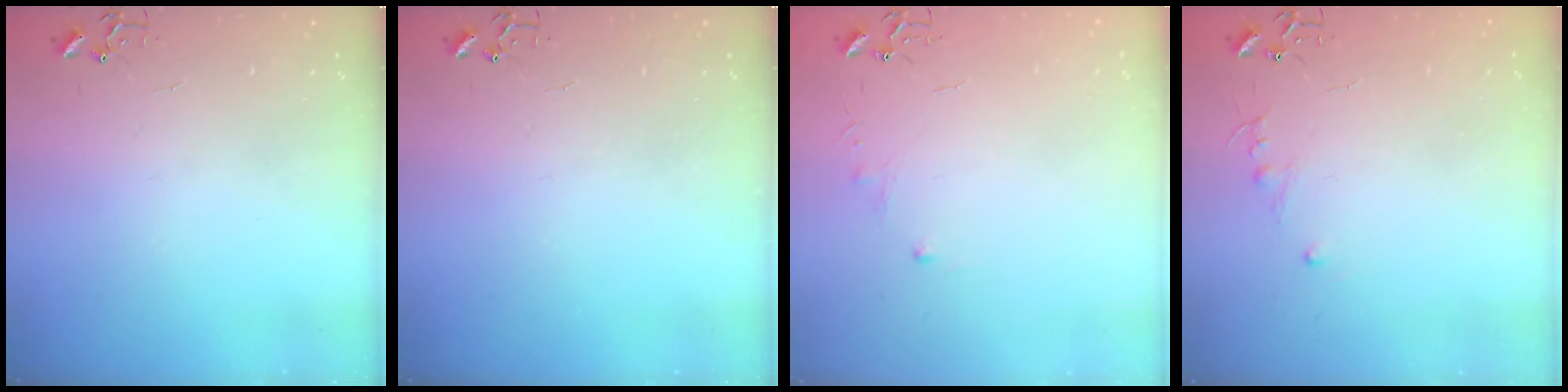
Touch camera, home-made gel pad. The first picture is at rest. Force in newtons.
{"total": 0.0}
{"total": 3.9, "press": 3.9, "slide": 0.6}
{"total": 5.1, "press": 5.1, "slide": 0.4}